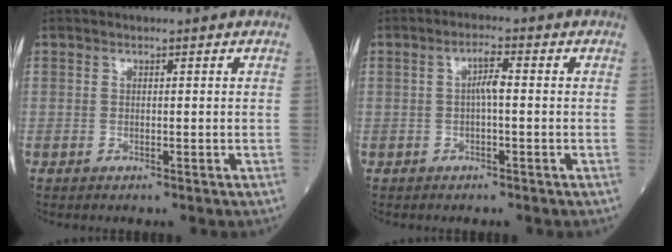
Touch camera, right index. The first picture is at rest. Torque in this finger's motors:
{"motor_torque": [0.75, 0.14, 0.41, 0.10]}